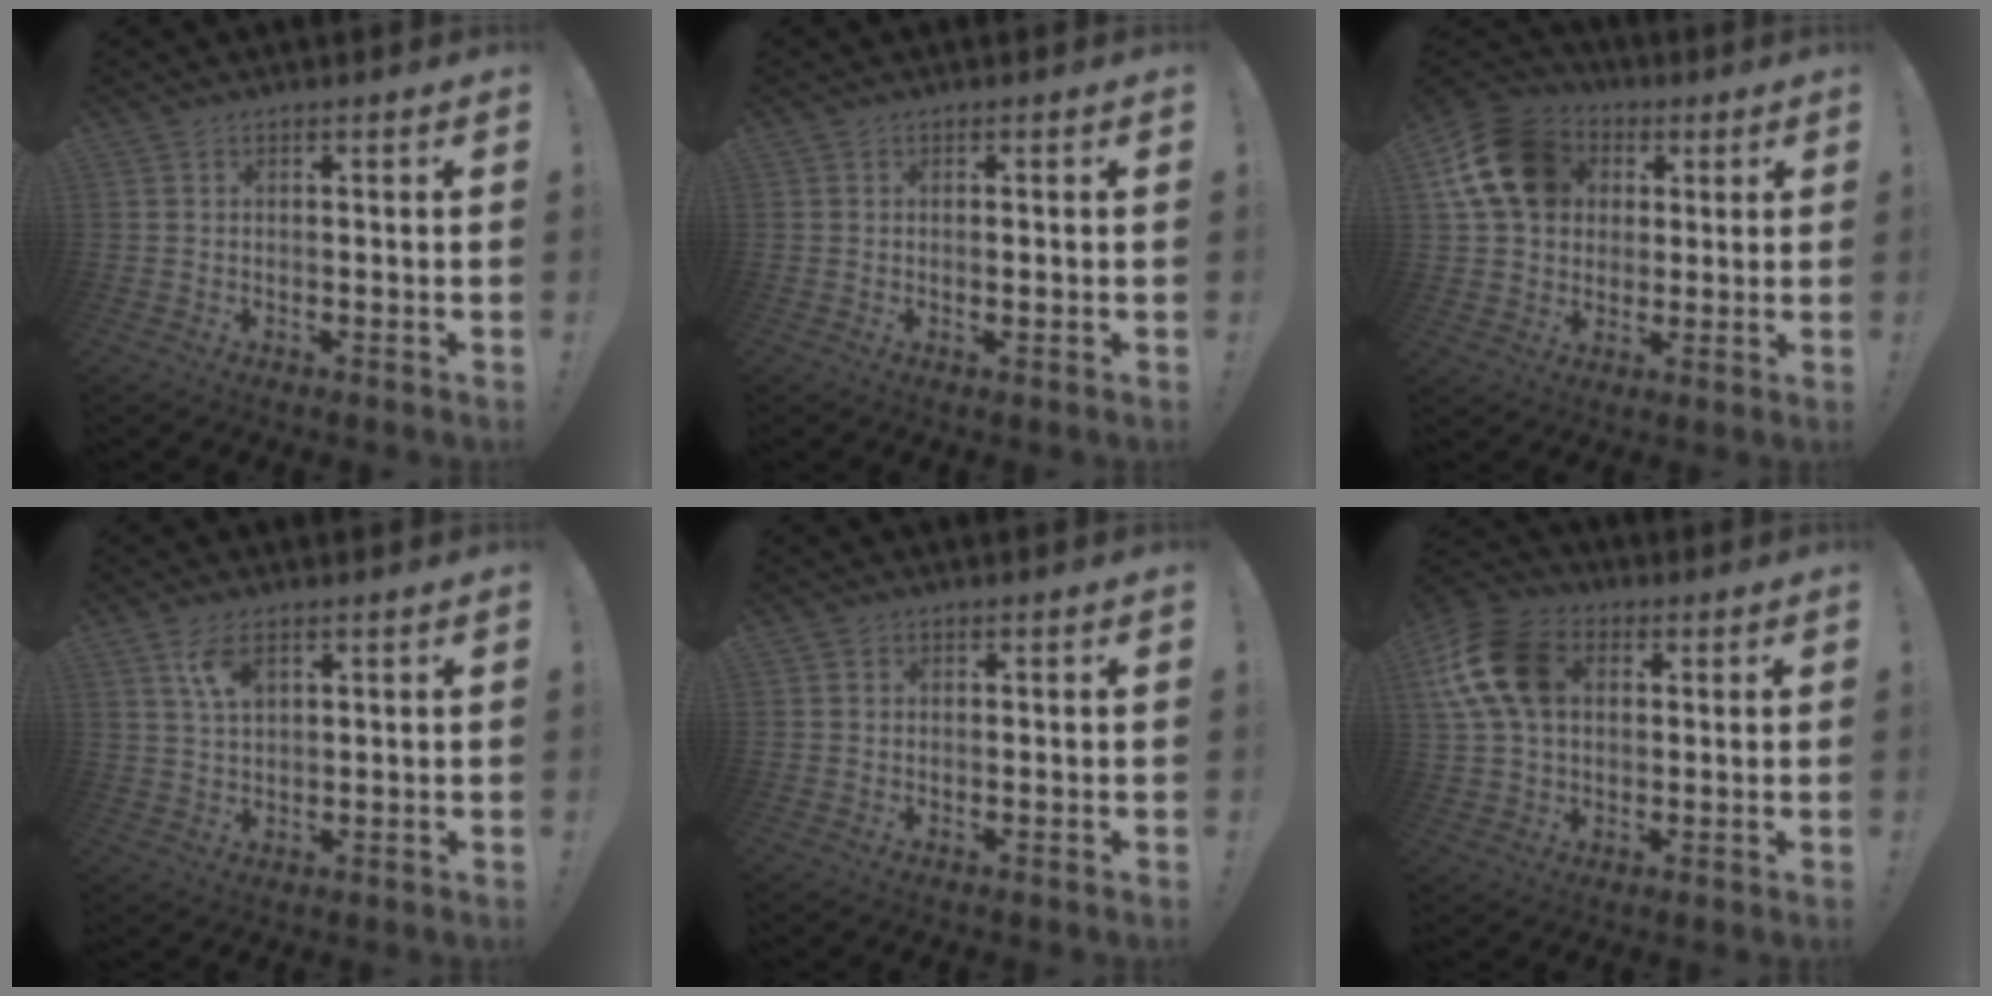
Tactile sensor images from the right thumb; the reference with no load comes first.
{"total": 0.6, "force": [0.0, 0.2, 0.6], "torque": [-0.003, -0.003, -0.002]}
{"total": 17.8, "force": [5.3, 13.9, 9.7], "torque": [-0.159, -0.006, 0.106]}
{"total": 6.5, "force": [3.2, 3.3, 4.6], "torque": [-0.074, -0.011, 0.058]}
{"total": 1.0, "force": [0.5, 0.9, 0.0], "torque": [0.008, -0.002, 0.008]}
{"total": 17.3, "force": [4.4, 12.4, 11.1], "torque": [-0.210, 0.001, 0.087]}